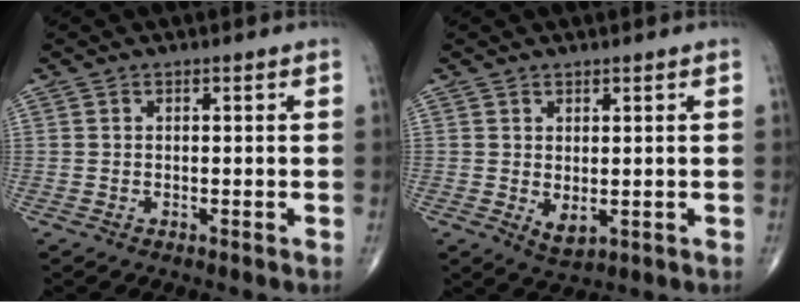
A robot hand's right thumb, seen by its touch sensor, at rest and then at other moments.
{"total": 2.9, "force": [-0.1, 1.5, 2.5], "torque": [-0.037, -0.007, 0.009]}